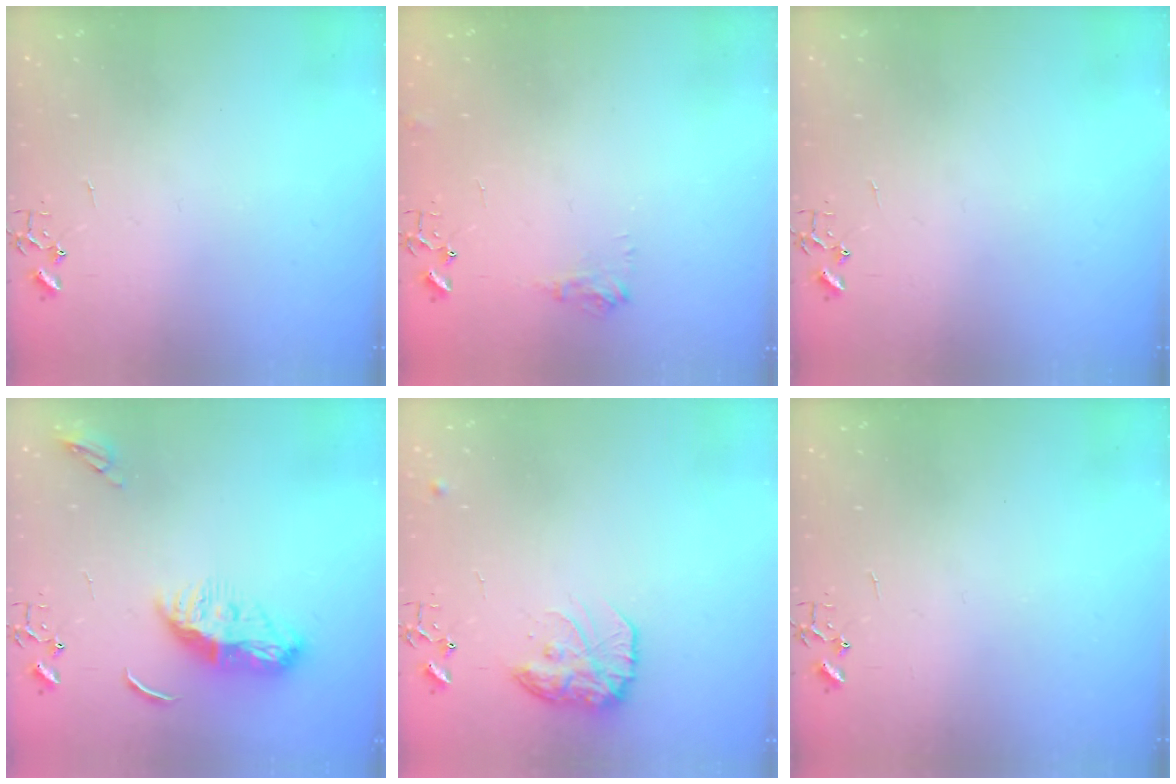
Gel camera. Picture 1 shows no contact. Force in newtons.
{"total": 6.4, "press": 6.3, "slide": 0.8}
{"total": 0.0}
{"total": 12.5, "press": 12.4, "slide": 0.9}
{"total": 14.7, "press": 14.7, "slide": 1.0}
{"total": 0.0}